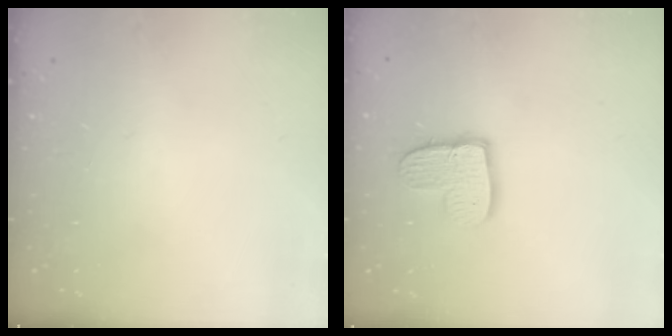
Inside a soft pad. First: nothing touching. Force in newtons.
{"total": 10.6, "press": 10.6, "slide": 0.8}